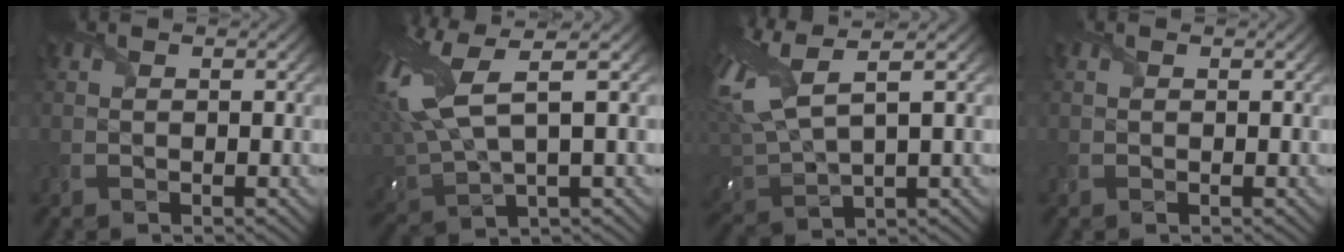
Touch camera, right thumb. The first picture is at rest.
{"total": 13.4, "force": [4.3, 4.8, 11.8], "torque": [-0.301, 0.012, 0.086]}
{"total": 11.8, "force": [4.3, 4.3, 10.1], "torque": [-0.275, 0.019, 0.088]}
{"total": 0.0}